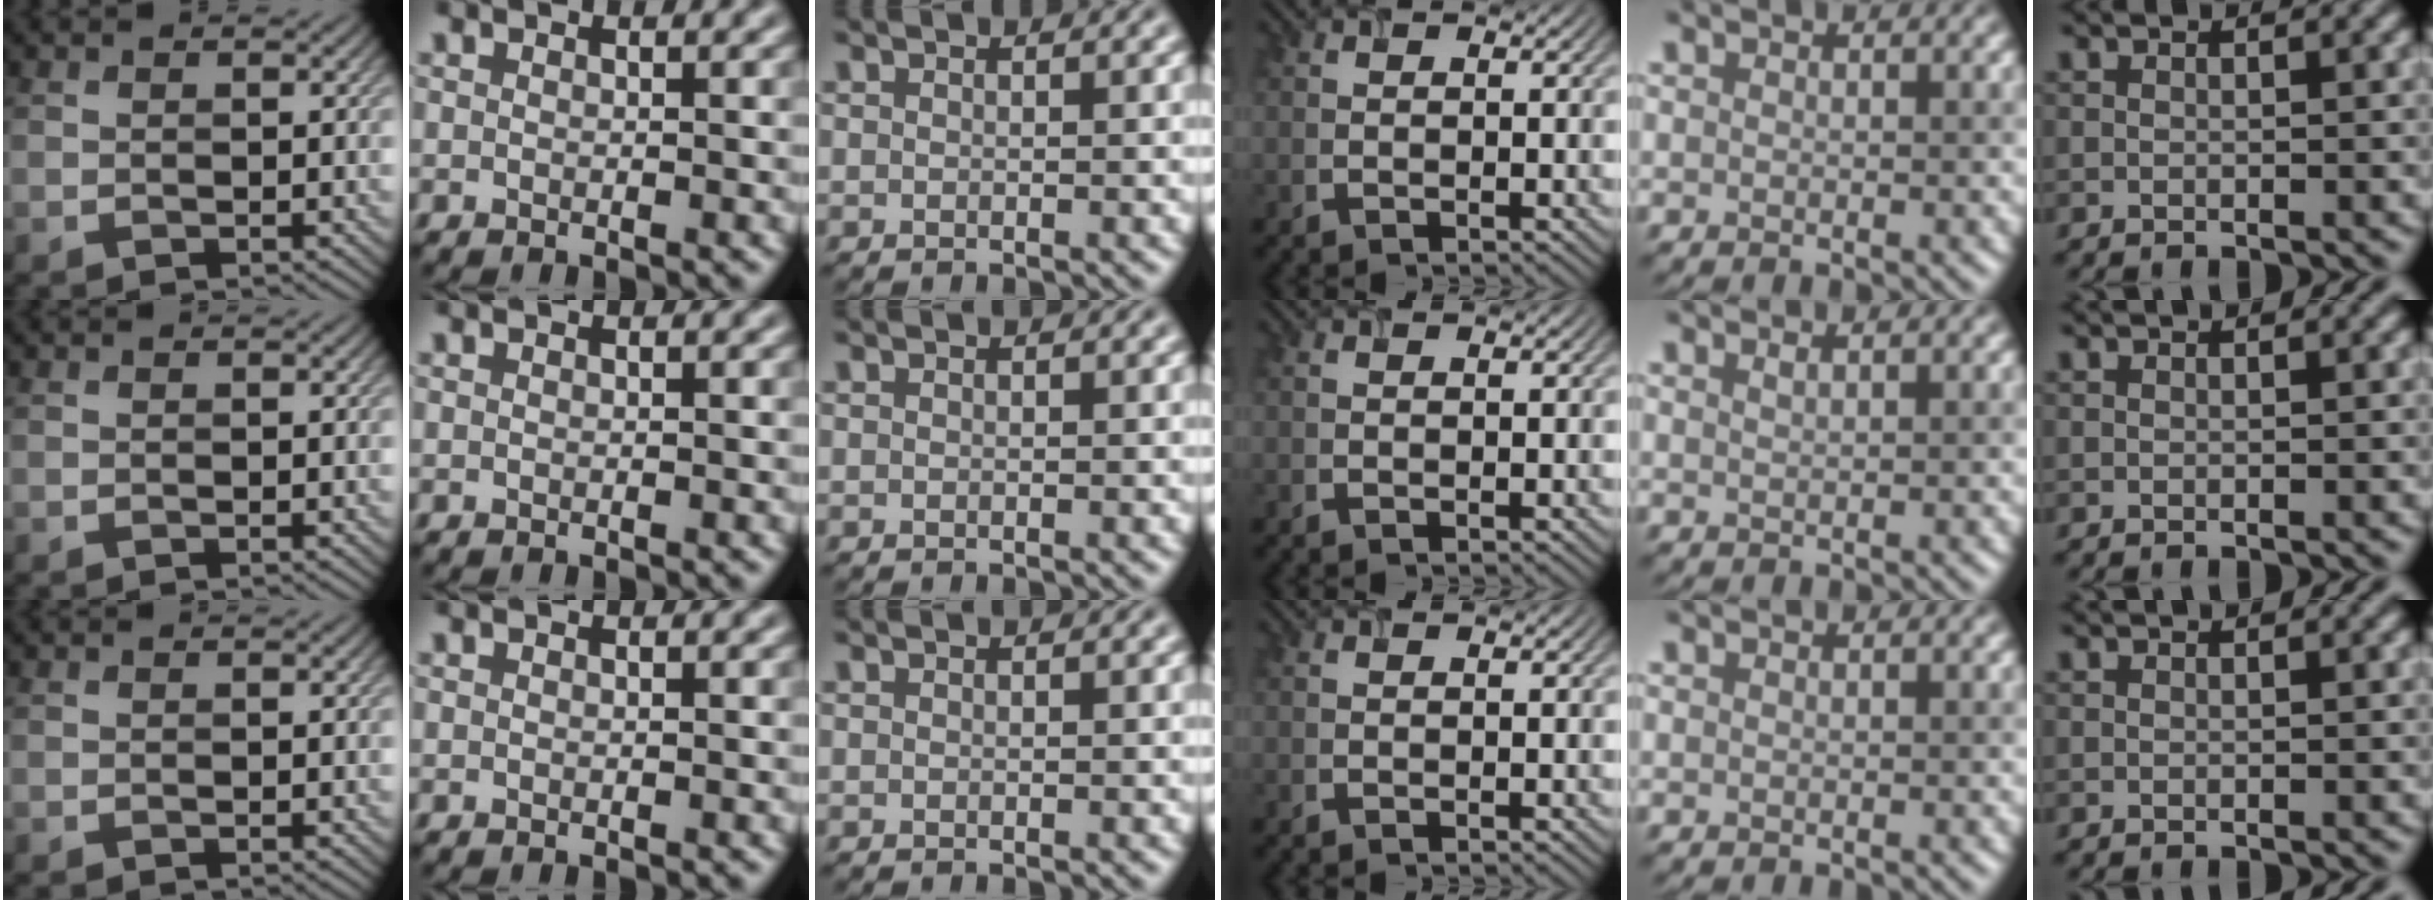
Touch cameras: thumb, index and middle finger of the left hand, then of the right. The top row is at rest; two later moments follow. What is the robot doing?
{"motion": "insert", "object": "airpods case & airpods"}